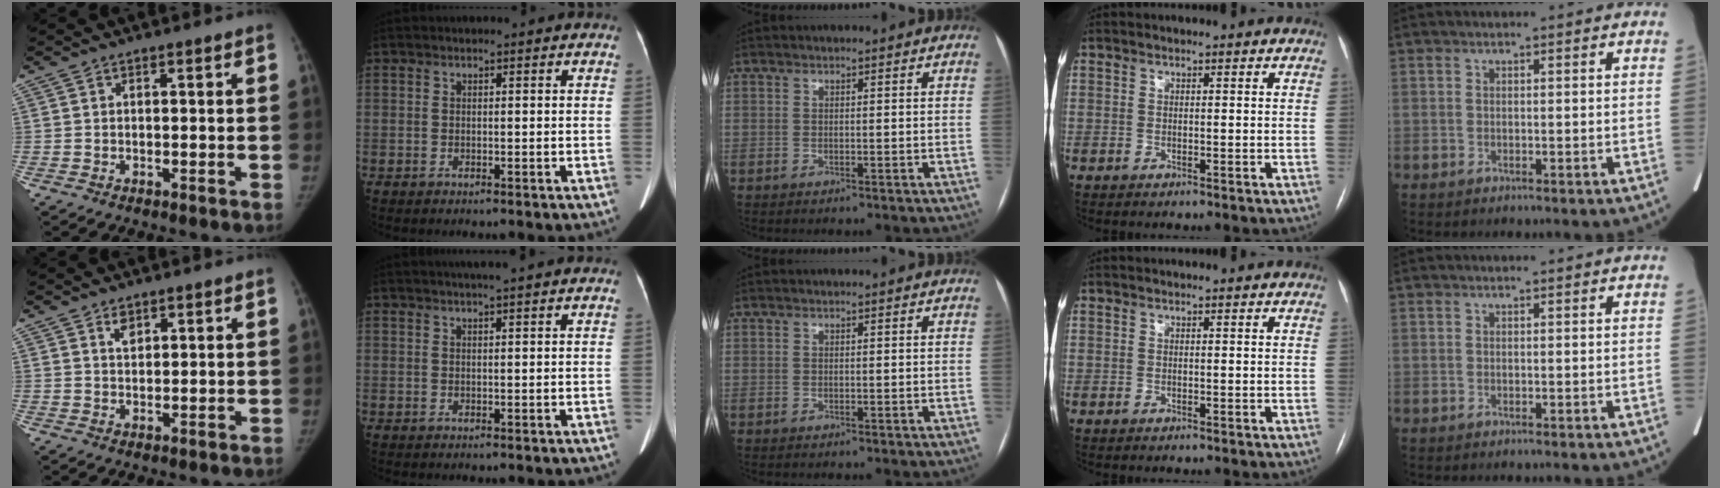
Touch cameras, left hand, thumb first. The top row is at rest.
{"thumb": {"total": 2.2, "force": [1.4, 1.3, 1.1], "torque": [-0.008, -0.010, 0.026]}, "index": {"total": 3.9, "force": [3.2, -0.4, 2.2], "torque": [-0.031, 0.017, 0.042]}}